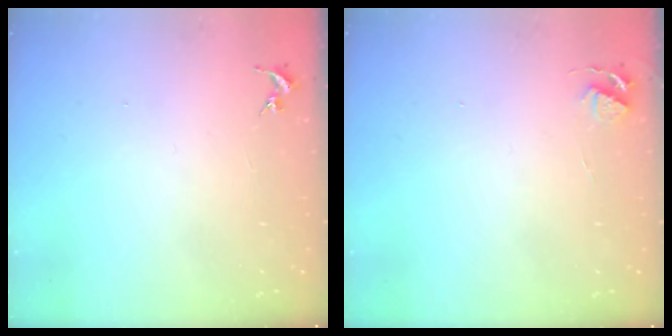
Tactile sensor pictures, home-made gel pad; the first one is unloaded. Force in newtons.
{"total": 3.9, "press": 3.8, "slide": 0.5}